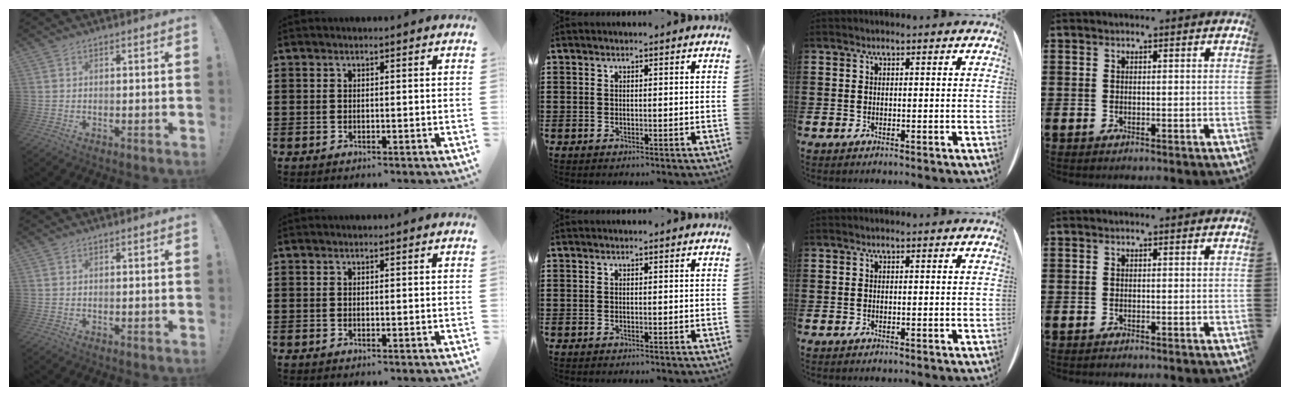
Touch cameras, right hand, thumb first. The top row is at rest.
{}